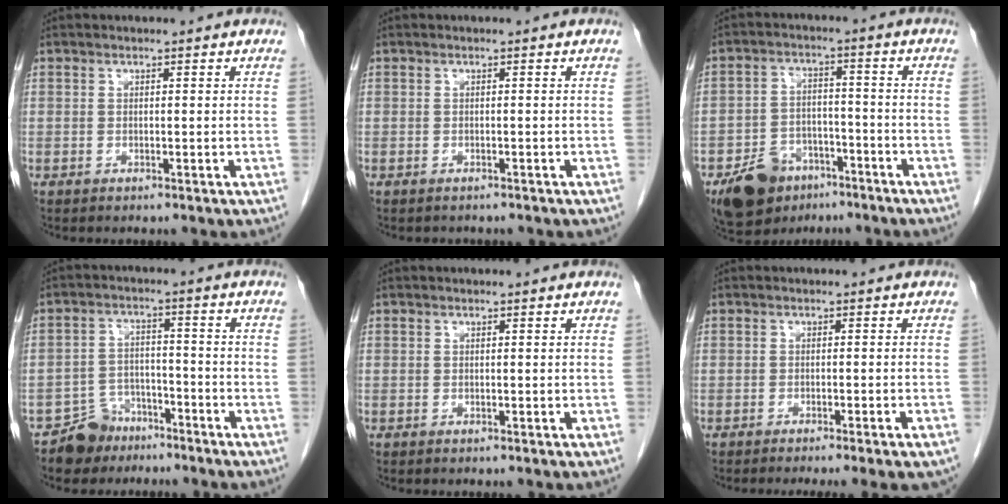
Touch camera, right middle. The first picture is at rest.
{"total": 1.4, "force": [-1.2, 0.6, 0.2], "torque": [-0.015, -0.002, -0.016]}
{"total": 9.6, "force": [-6.4, 6.0, 3.8], "torque": [-0.075, 0.007, -0.101]}
{"total": 5.9, "force": [-4.6, 3.7, -0.1], "torque": [0.010, 0.009, -0.082]}
{"total": 0.0}
{"total": 8.1, "force": [-6.6, 0.2, 4.7], "torque": [-0.045, -0.017, -0.086]}